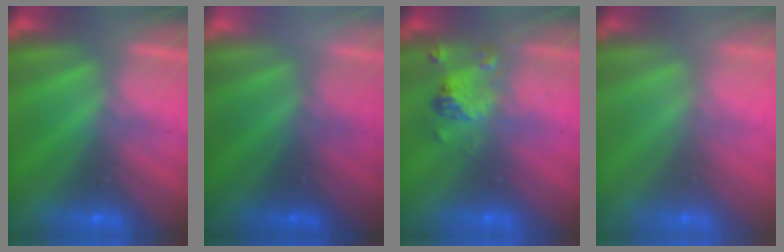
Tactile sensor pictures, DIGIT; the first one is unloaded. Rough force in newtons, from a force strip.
{"total": 2.6}
{"total": 2.4}
{"total": 6.0}